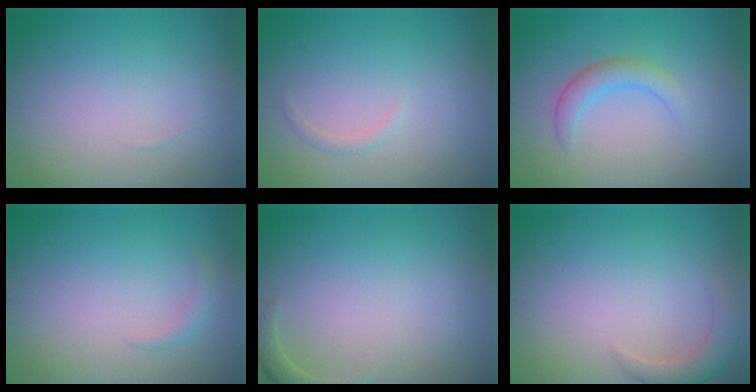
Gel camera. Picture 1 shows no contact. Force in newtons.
{"total": 0.6, "press": 0.6, "slide": 0.0}
{"total": 2.1, "press": 2.1, "slide": 0.2}
{"total": 0.9, "press": 0.9, "slide": 0.1}
{"total": 1.2, "press": 1.2, "slide": 0.2}
{"total": 2.2, "press": 2.2, "slide": 0.2}